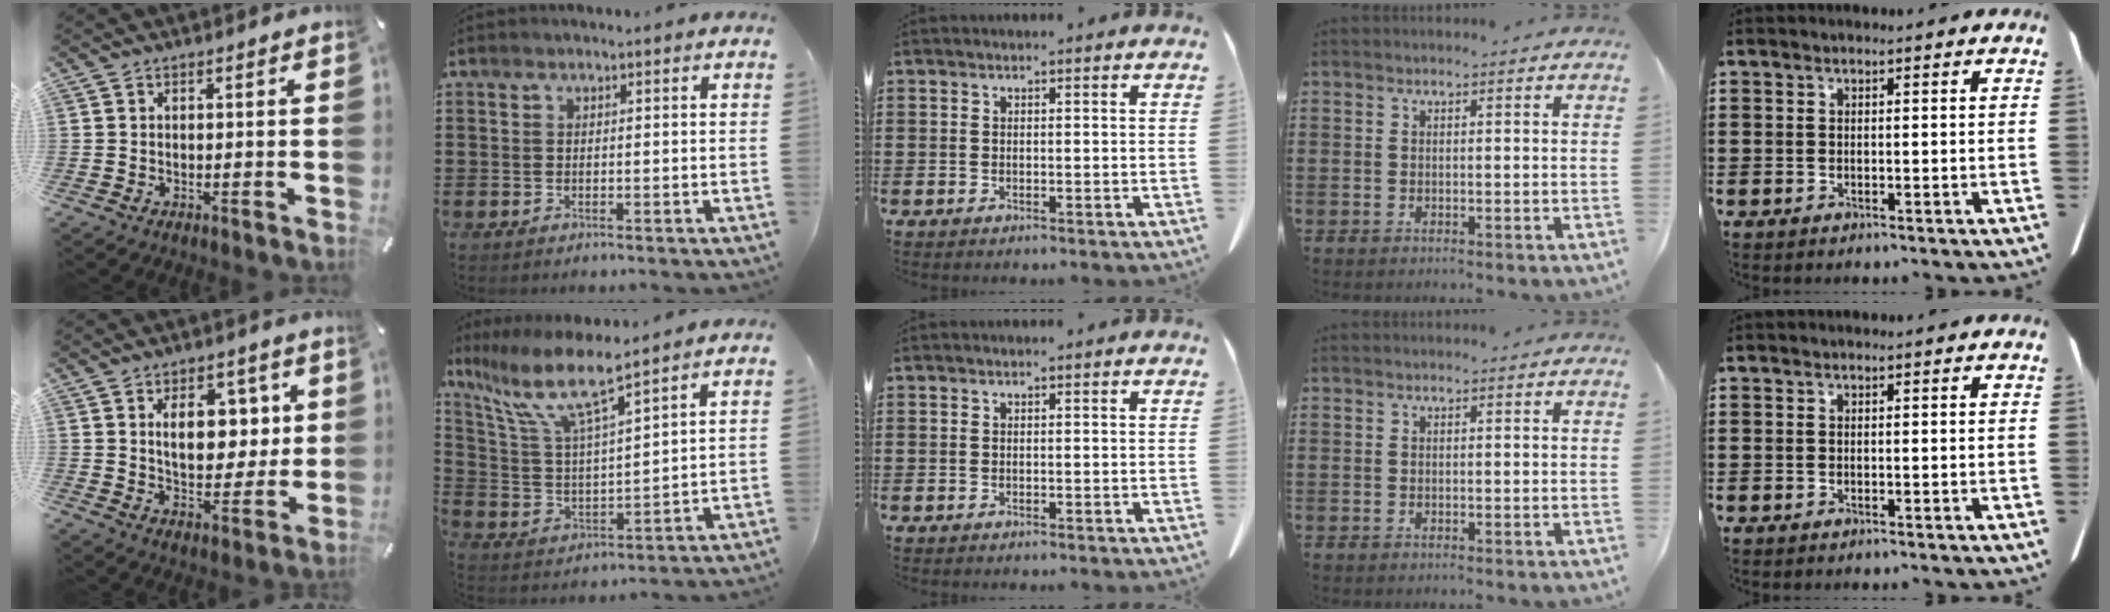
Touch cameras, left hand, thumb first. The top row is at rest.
{"thumb": {"total": 10.9, "force": [3.6, 7.3, 7.3], "torque": [-0.101, -0.007, 0.057]}, "index": {"total": 9.7, "force": [7.5, 1.2, 6.2], "torque": [-0.147, -0.034, 0.127]}}